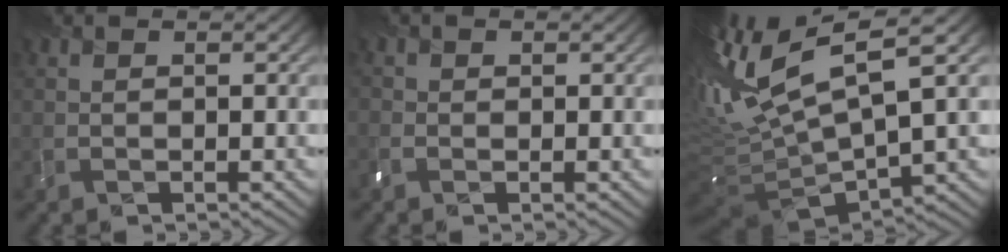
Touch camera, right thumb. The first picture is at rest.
{"total": 1.5, "force": [-0.4, 1.3, 0.4], "torque": [-0.010, -0.002, -0.013]}
{"total": 13.5, "force": [2.9, 4.7, 12.3], "torque": [-0.284, 0.007, 0.064]}